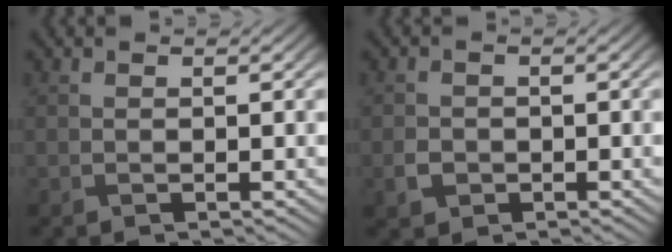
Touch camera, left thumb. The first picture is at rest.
{"total": 1.9, "force": [-0.8, 1.6, 0.8], "torque": [-0.020, -0.004, -0.018]}